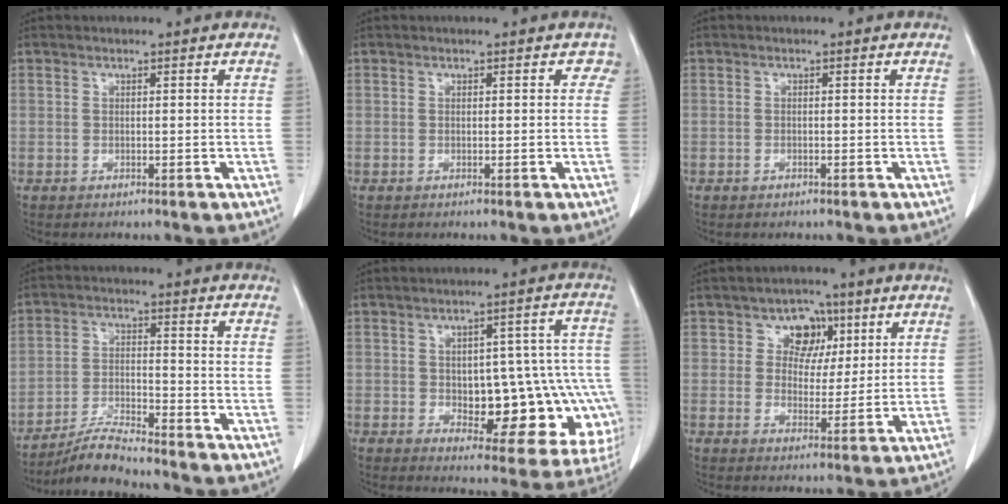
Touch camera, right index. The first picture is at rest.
{"total": 1.1, "force": [0.4, 1.0, 0.3], "torque": [0.019, 0.004, -0.005]}
{"total": 0.5, "force": [-0.4, 0.3, 0.2], "torque": [-0.006, 0.000, -0.005]}
{"total": 6.5, "force": [-6.1, -0.4, 2.2], "torque": [-0.045, -0.018, -0.114]}
{"total": 18.2, "force": [-3.5, 8.1, 15.9], "torque": [-0.128, 0.039, -0.017]}
{"total": 5.6, "force": [2.4, 4.5, 2.3], "torque": [-0.023, 0.012, 0.038]}